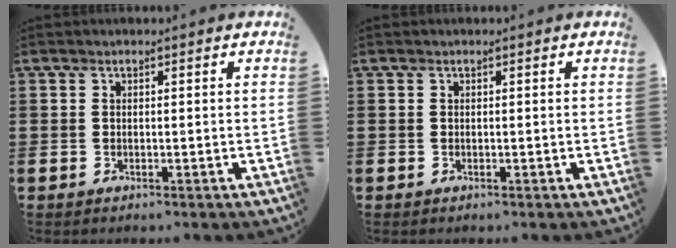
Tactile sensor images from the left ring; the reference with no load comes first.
{"total": 0.0}